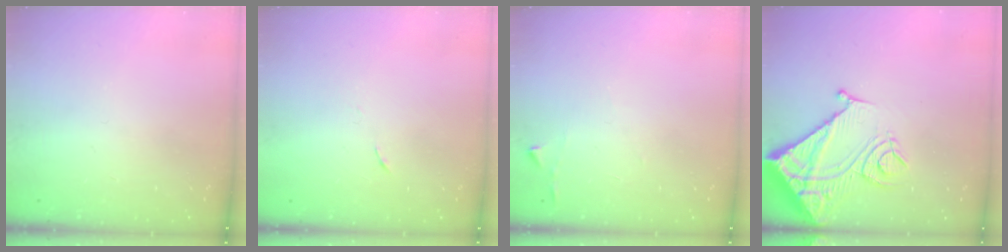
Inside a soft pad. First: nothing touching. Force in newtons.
{"total": 4.0, "press": 3.6, "slide": 1.7}
{"total": 2.9, "press": 2.9, "slide": 0.3}
{"total": 16.5, "press": 16.4, "slide": 2.0}